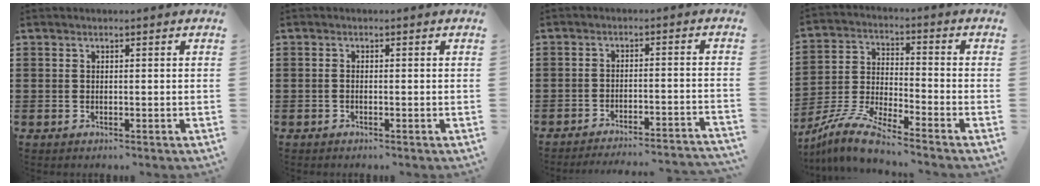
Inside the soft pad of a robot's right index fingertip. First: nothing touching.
{"total": 0.5, "force": [-0.4, 0.1, 0.3], "torque": [-0.008, -0.004, -0.006]}
{"total": 3.4, "force": [-3.3, -0.3, 0.7], "torque": [-0.018, -0.005, -0.070]}
{"total": 7.8, "force": [-7.3, 0.1, 2.8], "torque": [-0.072, -0.005, -0.148]}